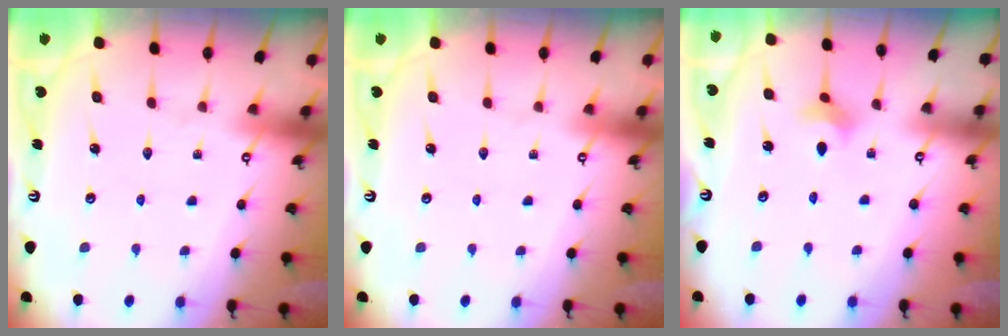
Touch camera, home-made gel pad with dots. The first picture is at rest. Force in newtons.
{"total": 0.0}
{"total": 2.9, "press": 2.8, "slide": 0.6}